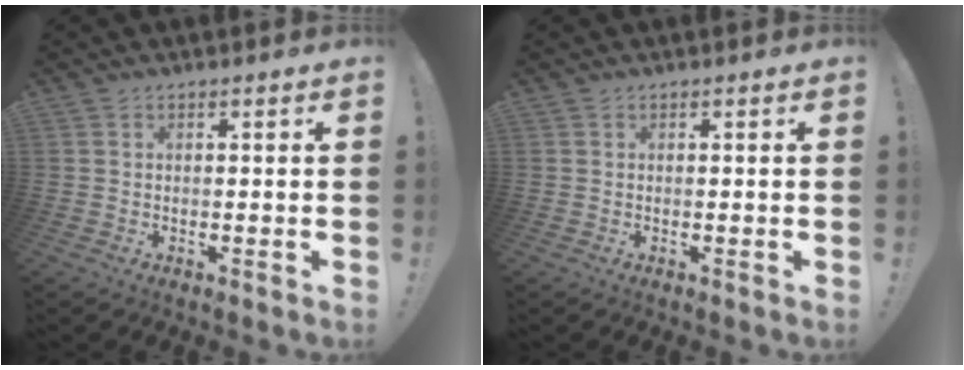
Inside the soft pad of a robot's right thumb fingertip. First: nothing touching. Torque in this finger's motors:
{"motor_torque": [-0.02, 0.02, 0.06, -0.18, 0.05]}